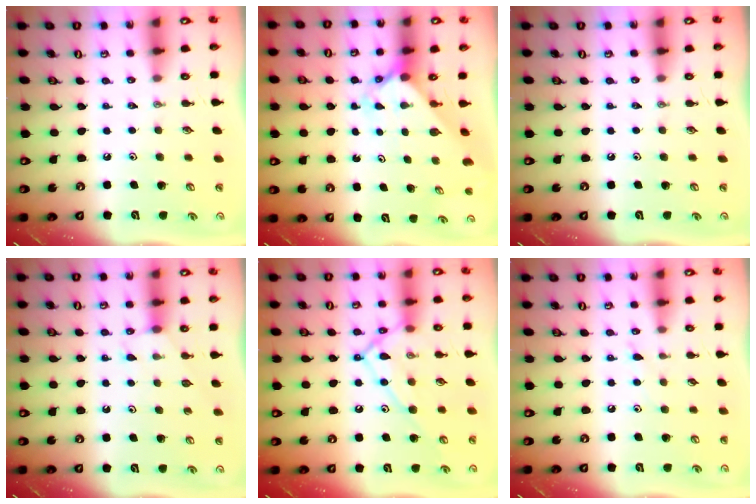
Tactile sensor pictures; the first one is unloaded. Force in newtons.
{"total": 2.4, "press": 2.4, "slide": 0.2}
{"total": 0.0}
{"total": 4.6, "press": 4.6, "slide": 0.5}
{"total": 12.5, "press": 12.5, "slide": 1.1}
{"total": 6.1, "press": 6.1, "slide": 0.7}